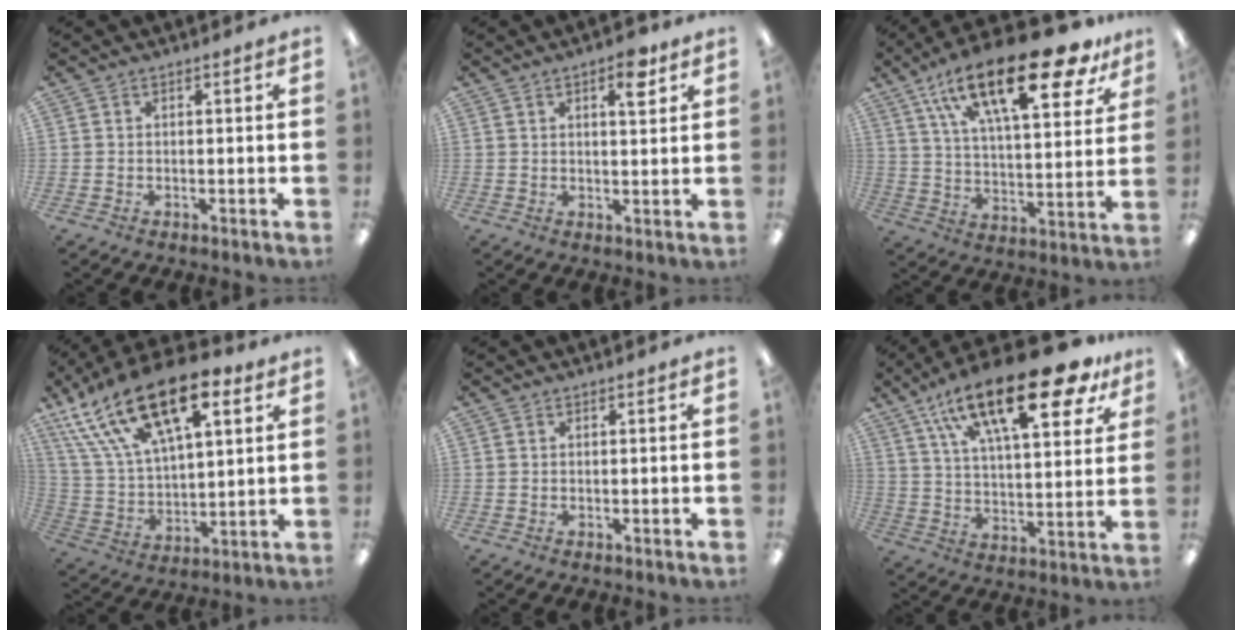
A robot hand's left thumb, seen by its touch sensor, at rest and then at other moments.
{"total": 6.1, "force": [3.4, 2.4, 4.5], "torque": [-0.057, -0.010, 0.051]}
{"total": 25.8, "force": [15.7, 9.3, 18.2], "torque": [-0.283, -0.079, 0.254]}
{"total": 23.2, "force": [13.3, 11.2, 15.4], "torque": [-0.286, -0.058, 0.233]}
{"total": 0.0}
{"total": 25.5, "force": [15.1, 9.3, 18.3], "torque": [-0.290, -0.072, 0.245]}